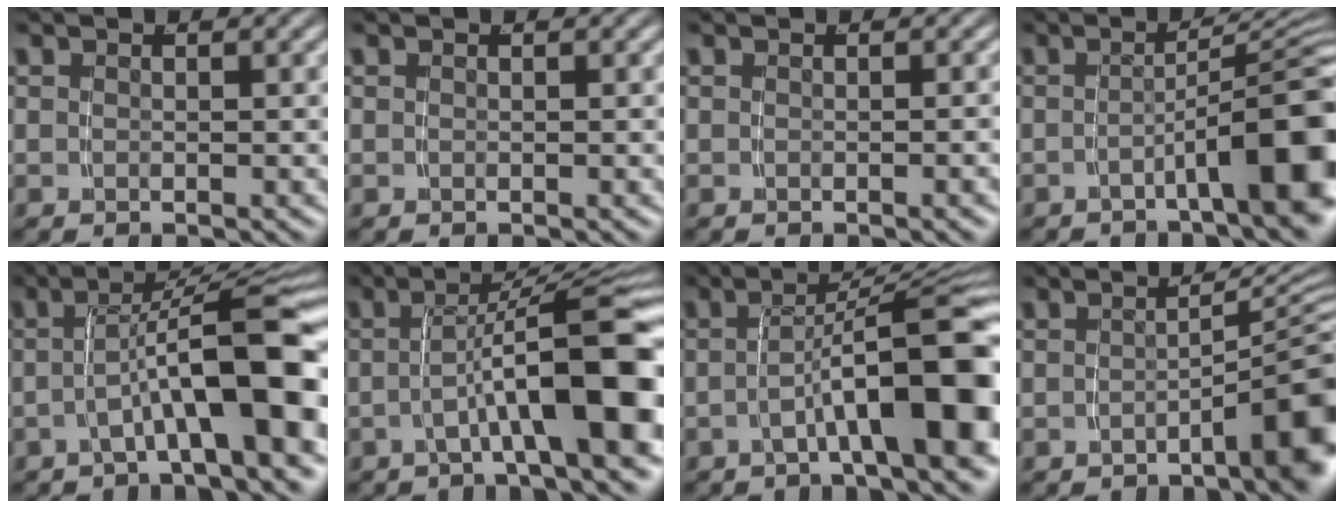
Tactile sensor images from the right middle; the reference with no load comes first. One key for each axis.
{"total": 0.0}
{"total": 0.5, "fx": -0.3, "fy": -0.2, "fz": 0.3, "tx": -0.006, "ty": 0.007, "tz": -0.007}
{"total": 8.6, "fx": -3.9, "fy": 1.4, "fz": 7.5, "tx": -0.073, "ty": 0.020, "tz": -0.065}
{"total": 8.5, "fx": -2.9, "fy": 1.5, "fz": 7.8, "tx": -0.096, "ty": 0.014, "tz": -0.041}
{"total": 9.1, "fx": -2.4, "fy": 1.8, "fz": 8.6, "tx": -0.101, "ty": 0.009, "tz": -0.036}
{"total": 9.8, "fx": -3.2, "fy": 2.3, "fz": 9.0, "tx": -0.108, "ty": 0.004, "tz": -0.047}
{"total": 7.4, "fx": -2.9, "fy": 1.8, "fz": 6.6, "tx": -0.060, "ty": 0.011, "tz": -0.051}